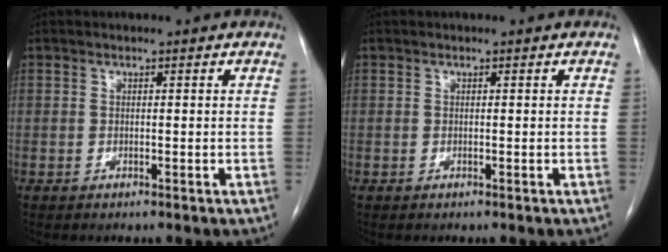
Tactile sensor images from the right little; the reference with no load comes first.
{"total": 0.0}